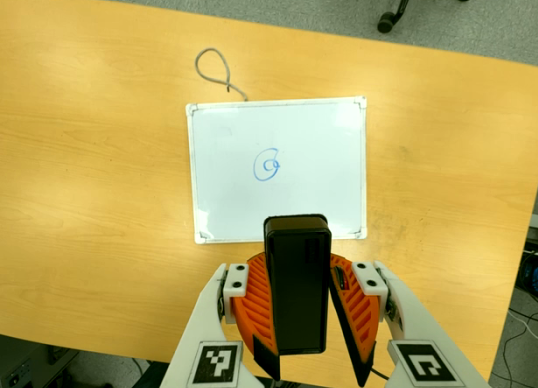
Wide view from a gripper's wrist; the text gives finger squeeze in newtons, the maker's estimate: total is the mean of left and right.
{"total": 8.0, "left": 8.8, "right": 7.2}